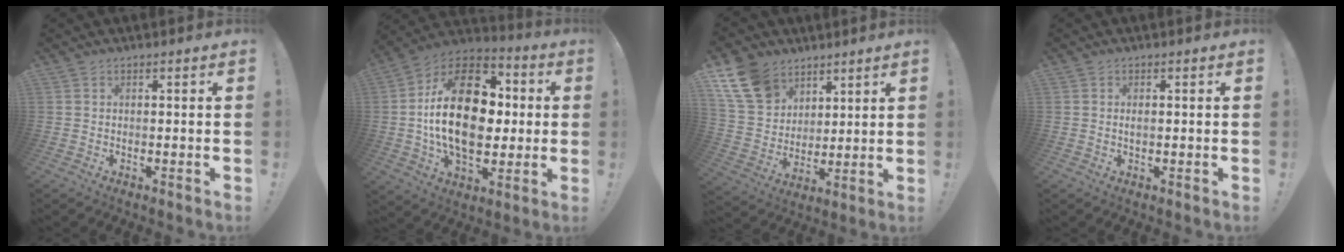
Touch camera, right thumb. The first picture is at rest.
{"total": 27.3, "force": [1.5, 17.1, 21.2], "torque": [-0.375, 0.012, 0.033]}
{"total": 15.5, "force": [9.0, 11.1, 6.1], "torque": [-0.116, -0.044, 0.181]}
{"total": 0.7, "force": [0.0, 0.2, 0.7], "torque": [-0.006, -0.002, -0.002]}